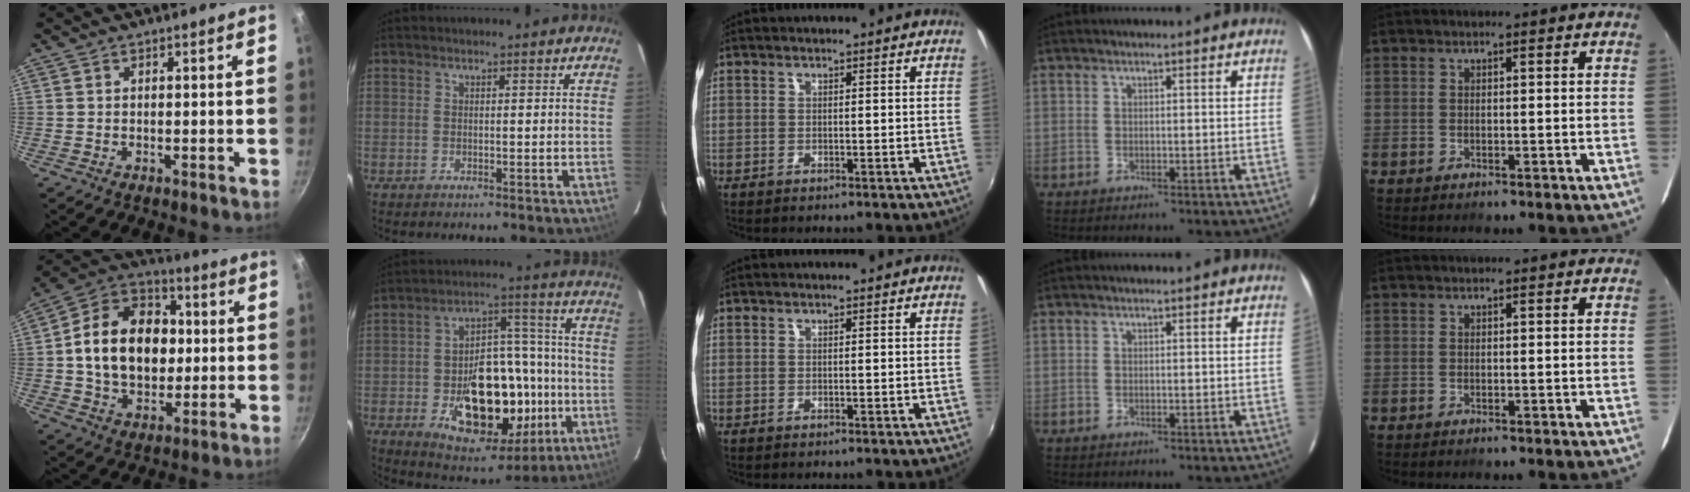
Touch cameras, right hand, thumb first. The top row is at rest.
{"thumb": {"total": 19.6, "force": [1.0, 14.3, 13.4], "torque": [-0.191, 0.026, 0.007]}, "index": {"total": 23.2, "force": [-6.2, 13.5, 17.9], "torque": [-0.304, 0.018, -0.070]}}